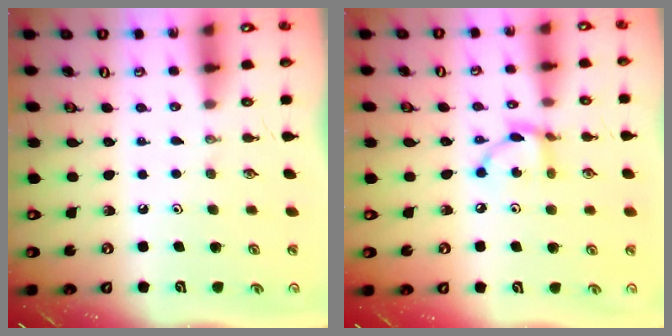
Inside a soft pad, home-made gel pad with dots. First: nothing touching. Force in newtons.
{"total": 7.7, "press": 7.7, "slide": 0.3}